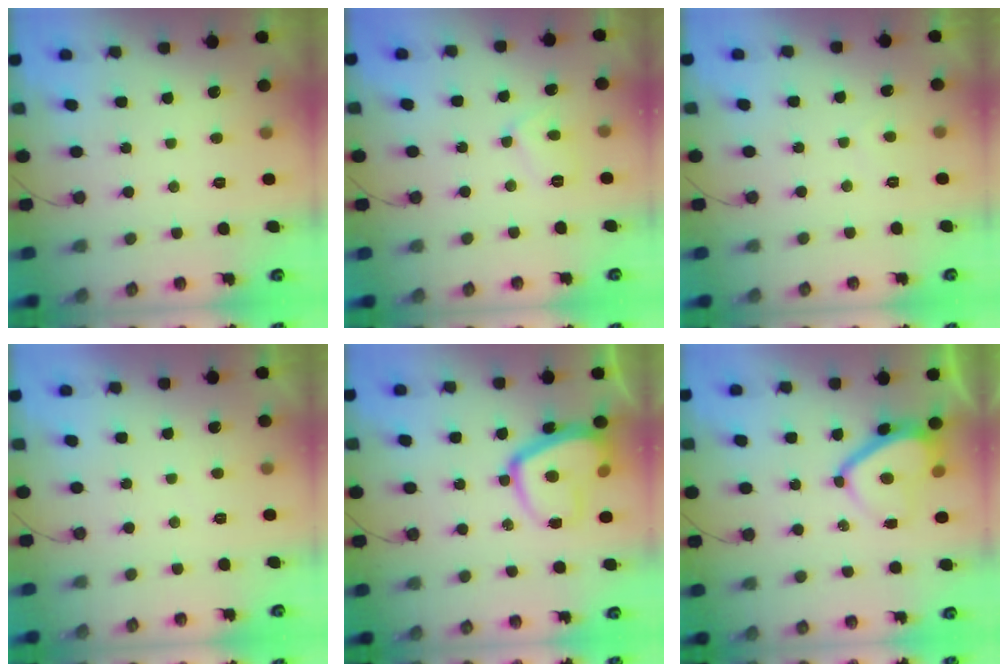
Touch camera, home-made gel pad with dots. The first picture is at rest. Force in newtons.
{"total": 4.9, "press": 4.9, "slide": 0.2}
{"total": 0.6, "press": 0.5, "slide": 0.4}
{"total": 0.7, "press": 0.5, "slide": 0.5}
{"total": 14.8, "press": 14.7, "slide": 1.4}
{"total": 7.7, "press": 7.7, "slide": 0.7}